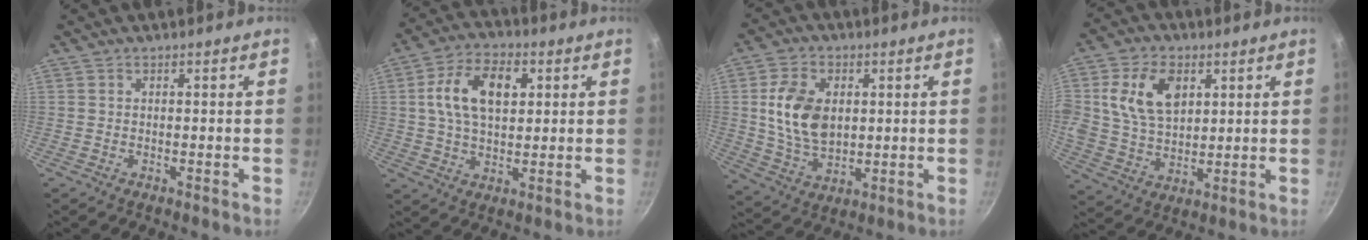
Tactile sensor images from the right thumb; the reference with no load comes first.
{"total": 12.6, "force": [2.9, 7.7, 9.5], "torque": [-0.151, 0.010, 0.042]}
{"total": 12.4, "force": [1.8, 8.3, 8.9], "torque": [-0.150, -0.010, 0.041]}
{"total": 13.1, "force": [3.8, 8.8, 8.9], "torque": [-0.147, -0.009, 0.072]}